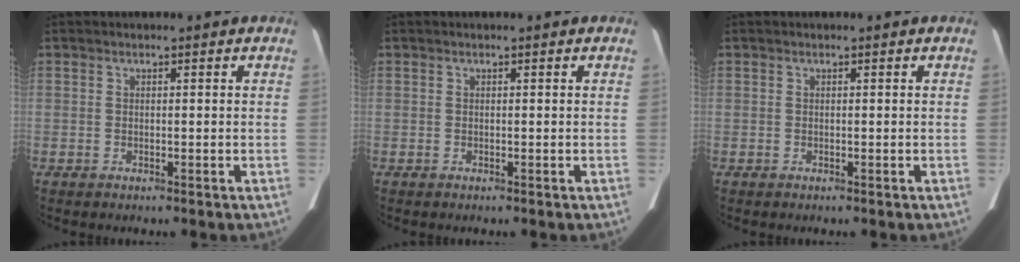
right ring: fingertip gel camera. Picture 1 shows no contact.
{"total": 0.0}
{"total": 0.0}